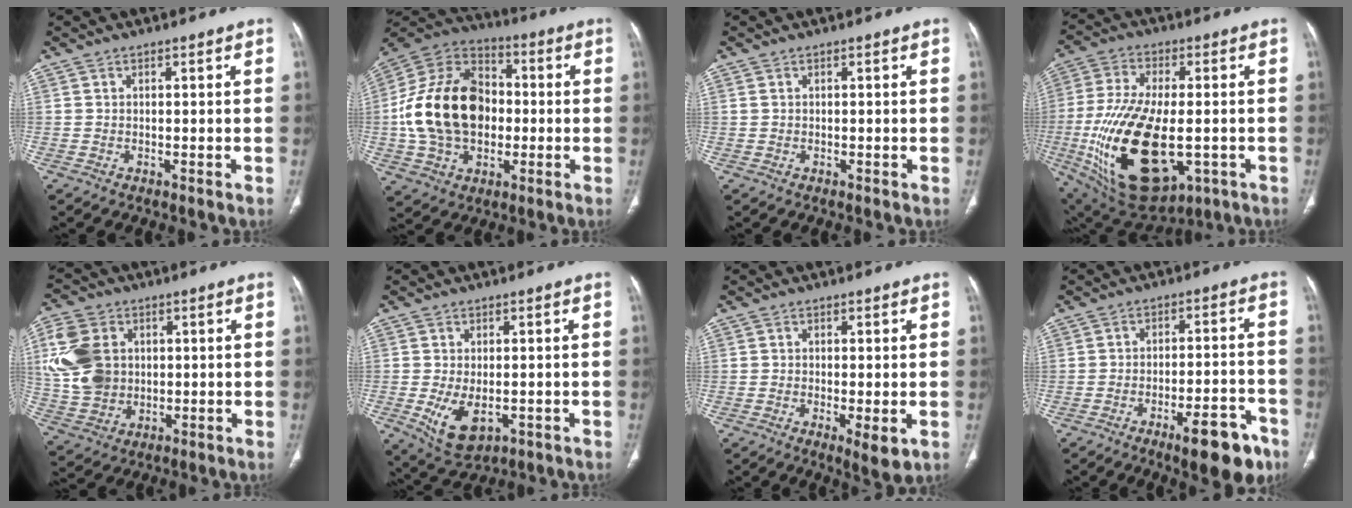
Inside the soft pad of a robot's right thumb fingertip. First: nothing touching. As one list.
[{"total": 22.5, "force": [-0.8, 16.1, 15.8], "torque": [-0.280, 0.027, -0.011]}, {"total": 0.5, "force": [0.2, 0.4, 0.3], "torque": [-0.006, 0.006, 0.007]}, {"total": 25.3, "force": [-5.5, 12.9, 21.1], "torque": [-0.438, -0.021, -0.068]}, {"total": 13.7, "force": [2.4, 10.8, 8.0], "torque": [-0.153, 0.003, 0.053]}, {"total": 7.7, "force": [-1.9, 4.5, 6.0], "torque": [-0.103, -0.010, -0.016]}, {"total": 4.9, "force": [-1.3, 1.4, 4.5], "torque": [-0.076, -0.015, -0.021]}, {"total": 11.6, "force": [-6.9, 3.7, 8.6], "torque": [-0.102, 0.043, -0.094]}]